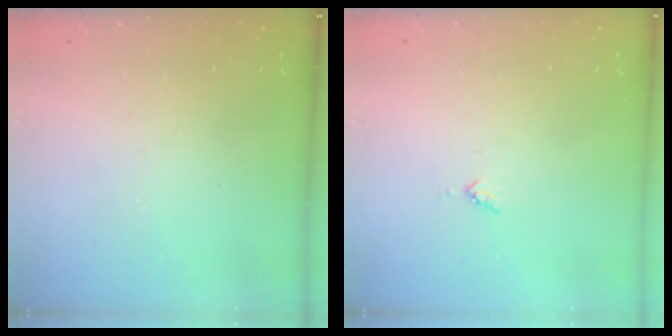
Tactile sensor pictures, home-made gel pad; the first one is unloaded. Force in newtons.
{"total": 3.4, "press": 3.3, "slide": 0.4}